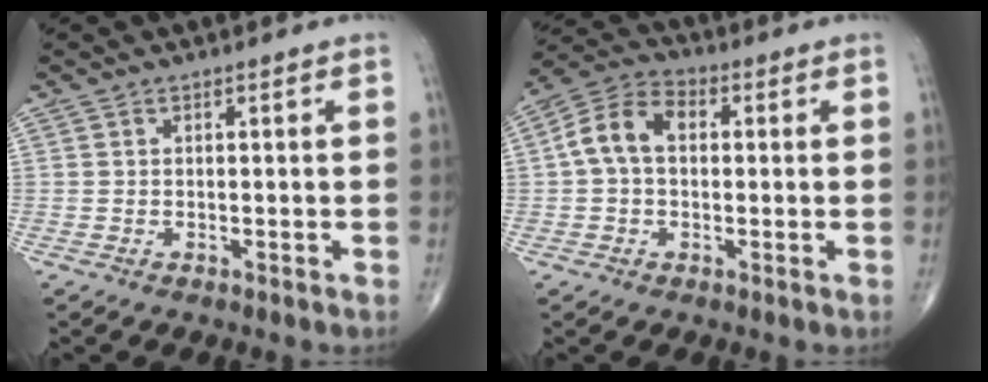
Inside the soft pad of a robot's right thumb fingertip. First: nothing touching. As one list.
[{"total": 9.0, "force": [0.9, 6.1, 6.6], "torque": [-0.124, 0.032, 0.009]}]